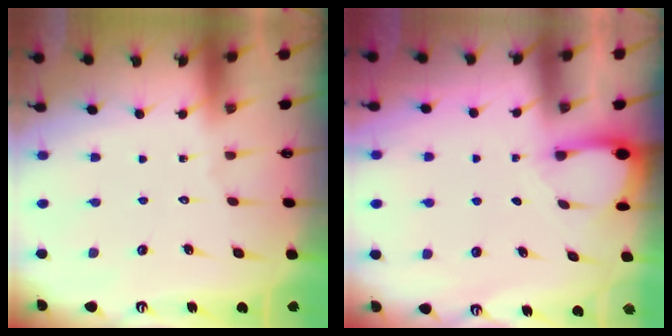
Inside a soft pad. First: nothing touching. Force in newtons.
{"total": 2.8, "press": 2.8, "slide": 0.3}